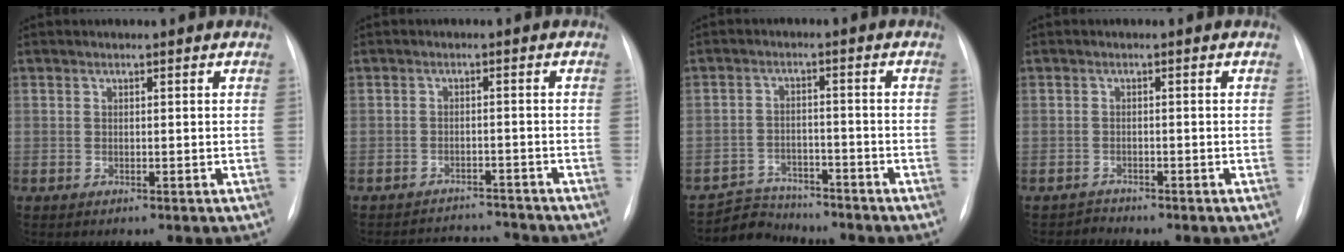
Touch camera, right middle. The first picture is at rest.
{"total": 5.0, "force": [-5.0, 0.1, -0.6], "torque": [0.005, 0.004, -0.076]}
{"total": 5.7, "force": [-5.4, 1.5, -1.0], "torque": [0.016, 0.006, -0.093]}
{"total": 1.4, "force": [-1.2, 0.0, -0.8], "torque": [0.019, -0.009, -0.021]}